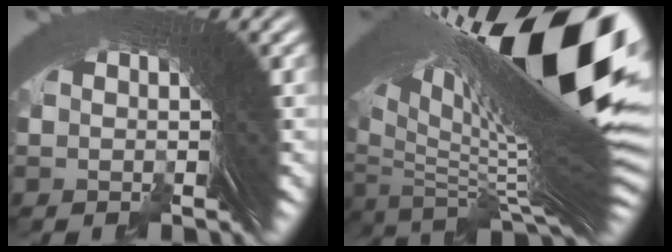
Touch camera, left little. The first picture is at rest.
{"total": 29.3, "force": [4.2, 12.5, 26.1], "torque": [-0.386, 0.018, 0.060]}